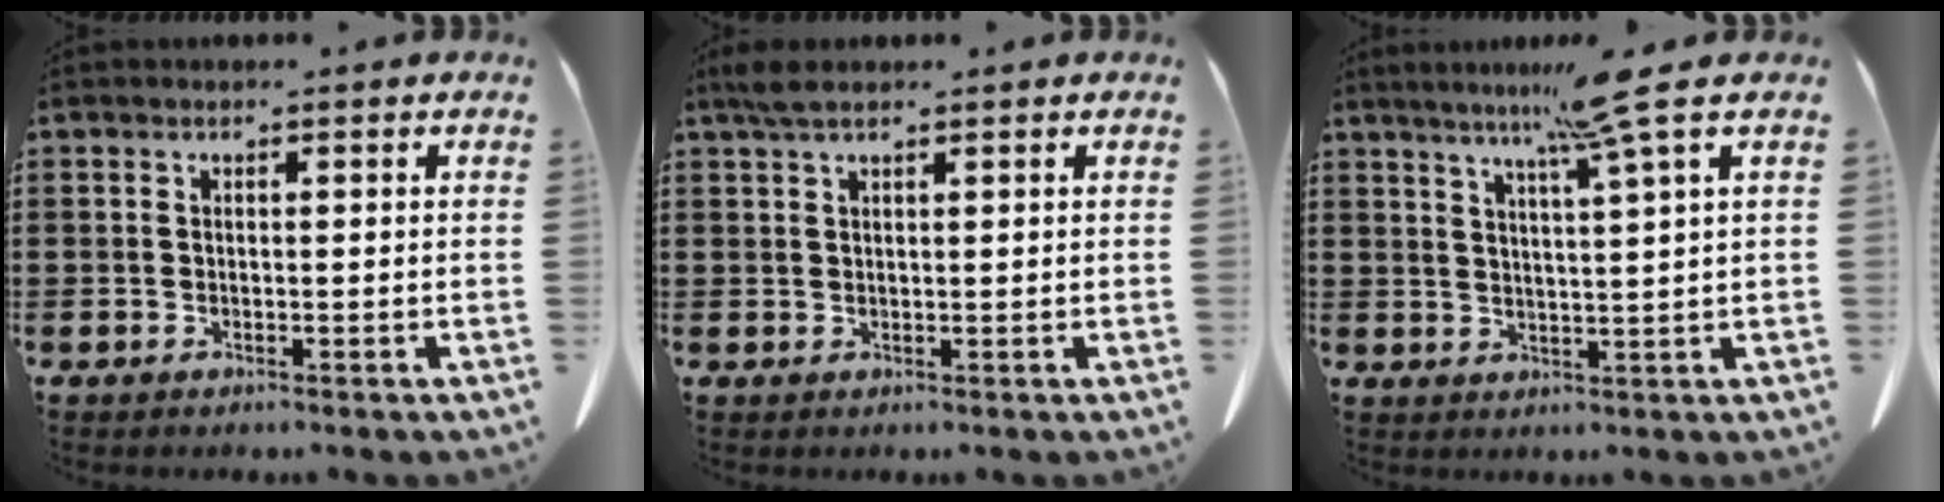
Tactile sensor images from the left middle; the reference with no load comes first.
{"total": 2.3, "force": [1.7, 0.4, 1.5], "torque": [-0.033, 0.002, 0.032]}
{"total": 7.6, "force": [5.3, -1.1, 5.3], "torque": [-0.108, -0.010, 0.089]}